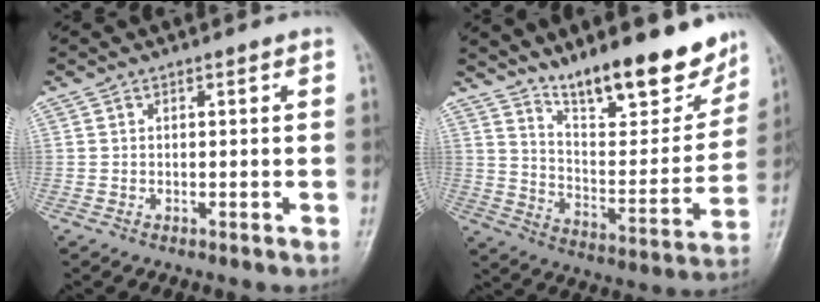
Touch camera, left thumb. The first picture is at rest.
{"total": 18.9, "force": [14.1, 5.6, 11.2], "torque": [-0.124, -0.093, 0.231]}